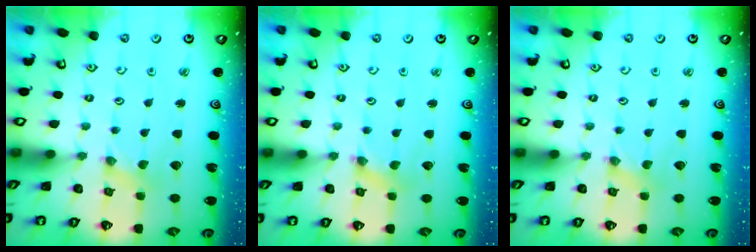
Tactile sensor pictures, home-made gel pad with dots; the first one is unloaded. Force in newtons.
{"total": 1.4, "press": 1.4, "slide": 0.0}
{"total": 0.0}